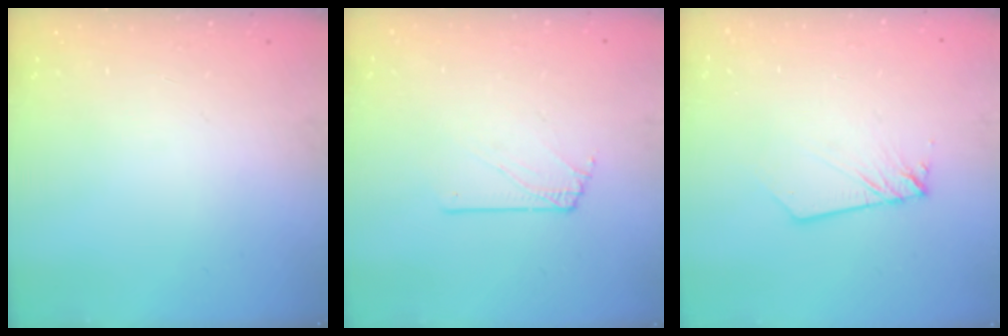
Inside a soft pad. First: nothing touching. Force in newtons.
{"total": 1.6, "press": 1.6, "slide": 0.2}
{"total": 3.0, "press": 3.0, "slide": 0.4}